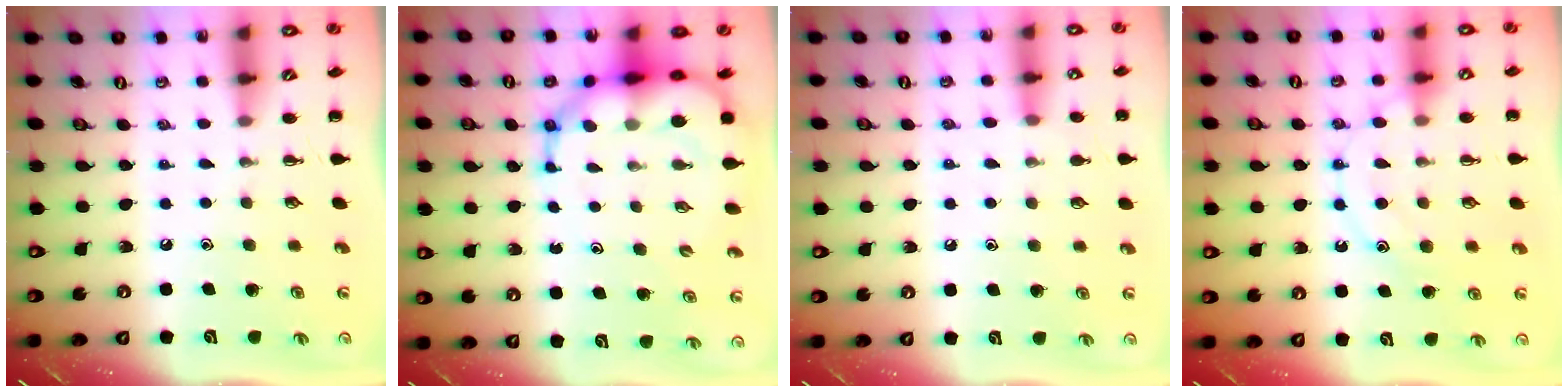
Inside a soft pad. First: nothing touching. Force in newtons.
{"total": 12.0, "press": 11.5, "slide": 3.2}
{"total": 7.1, "press": 6.6, "slide": 2.6}
{"total": 11.9, "press": 11.9, "slide": 0.6}